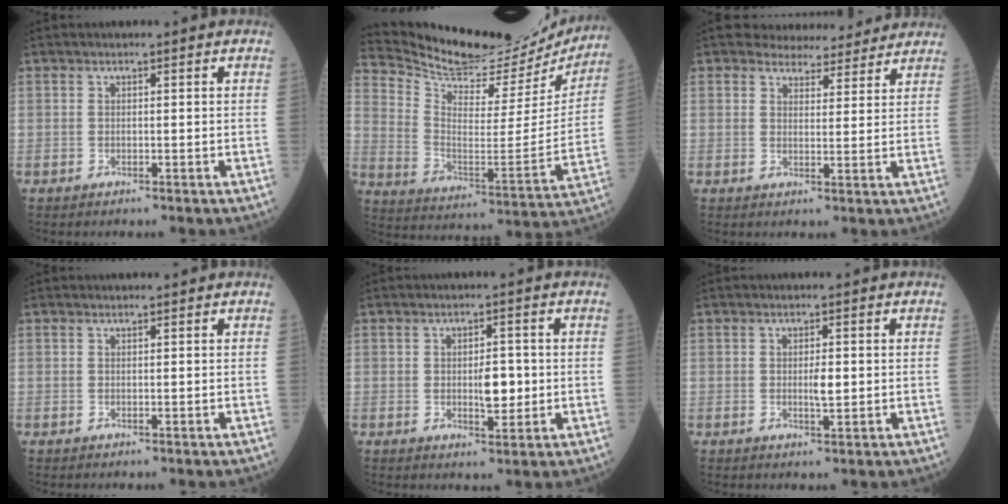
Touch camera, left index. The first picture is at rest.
{"total": 22.9, "force": [22.0, 4.6, 4.8], "torque": [-0.096, -0.068, 0.315]}
{"total": 7.2, "force": [6.7, 2.5, 1.1], "torque": [-0.008, -0.001, 0.075]}
{"total": 0.0}
{"total": 4.1, "force": [-0.5, 1.7, 3.7], "torque": [-0.056, -0.005, -0.003]}
{"total": 2.1, "force": [-0.3, 0.5, 2.0], "torque": [-0.037, -0.005, -0.003]}